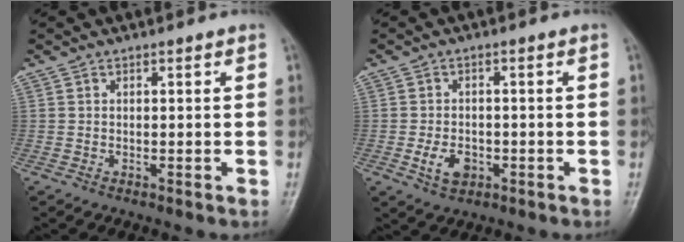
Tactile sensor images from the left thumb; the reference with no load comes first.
{"total": 4.7, "force": [-1.6, 3.2, 3.1], "torque": [-0.049, 0.004, -0.024]}